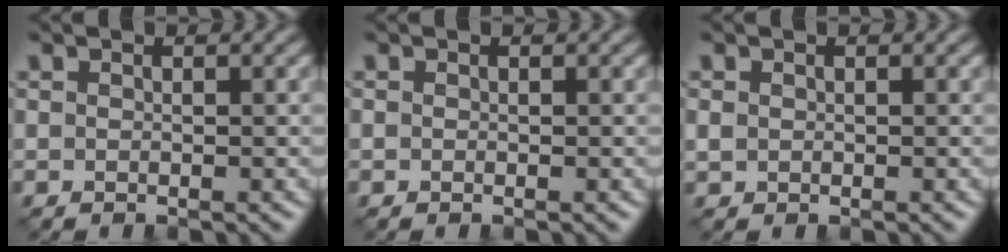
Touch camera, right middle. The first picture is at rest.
{"total": 0.0}
{"total": 0.7, "force": [0.1, 0.6, 0.4], "torque": [-0.010, 0.001, 0.002]}